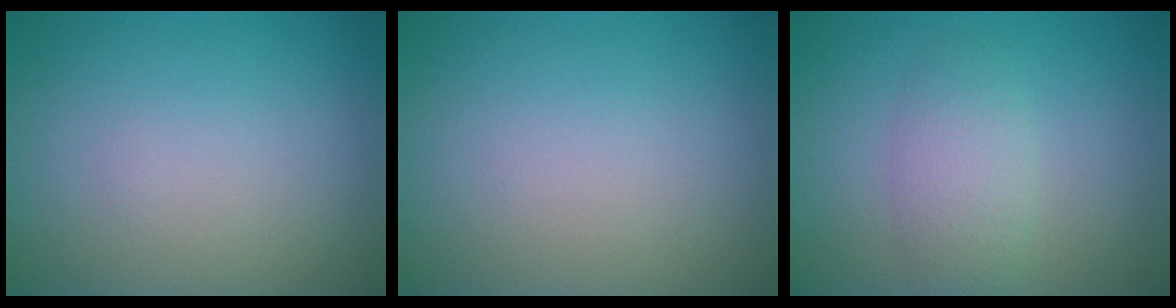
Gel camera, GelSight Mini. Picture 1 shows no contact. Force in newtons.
{"total": 0.0}
{"total": 2.8, "press": 2.8, "slide": 0.2}